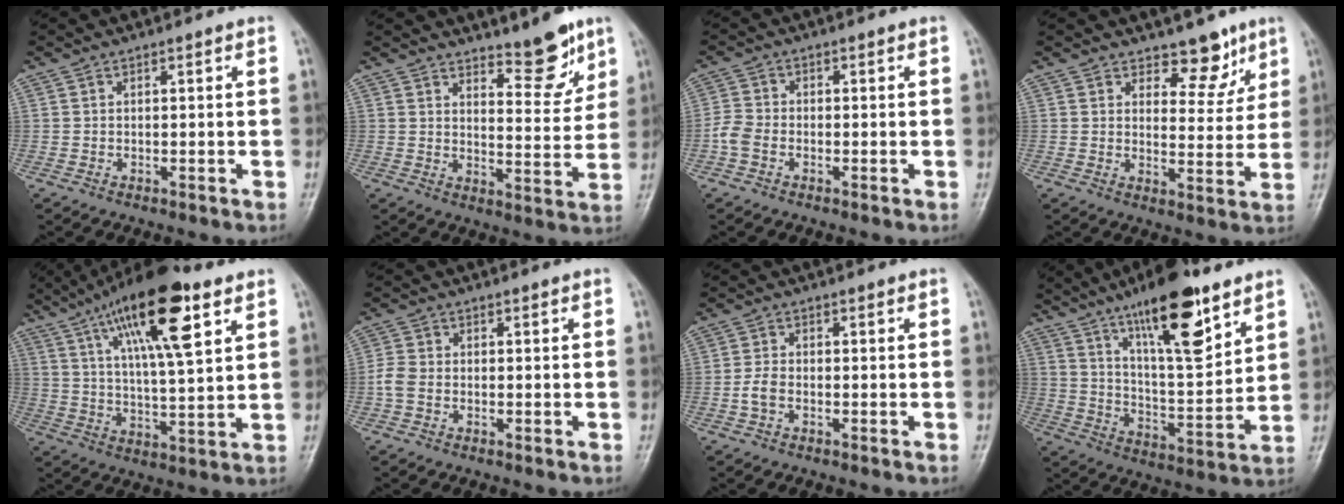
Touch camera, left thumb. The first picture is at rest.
{"total": 8.6, "force": [6.4, 2.8, 5.0], "torque": [-0.046, -0.054, 0.099]}
{"total": 3.6, "force": [-1.5, 2.6, 2.1], "torque": [-0.045, 0.004, -0.038]}
{"total": 6.7, "force": [4.8, 3.8, 2.7], "torque": [0.002, -0.033, 0.070]}
{"total": 18.7, "force": [9.2, 5.1, 15.4], "torque": [-0.243, -0.017, 0.156]}
{"total": 3.5, "force": [-0.7, 2.7, 2.0], "torque": [-0.048, 0.006, -0.018]}
{"total": 2.9, "force": [-1.0, 1.8, 2.0], "torque": [-0.044, 0.009, -0.025]}
{"total": 18.3, "force": [11.2, 5.3, 13.4], "torque": [-0.190, -0.059, 0.194]}